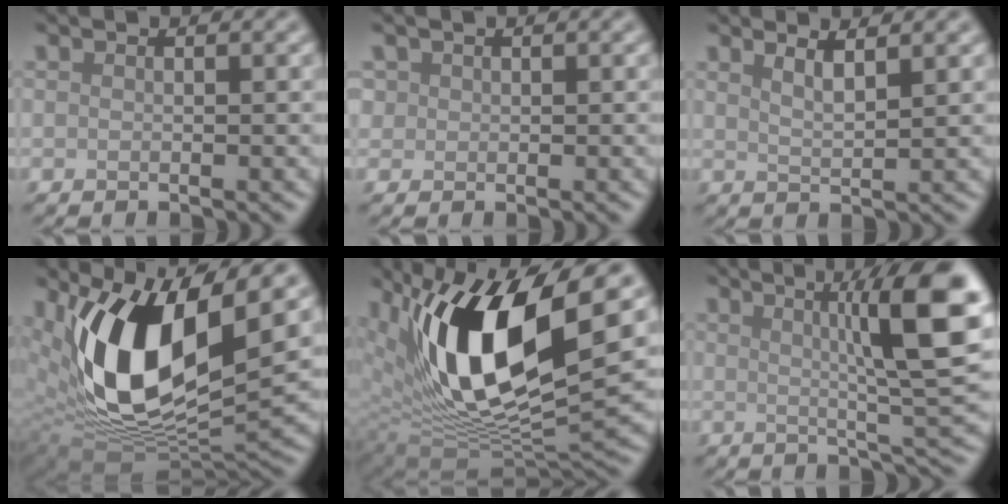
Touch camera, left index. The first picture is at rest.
{"total": 0.9, "force": [0.4, 0.9, 0.1], "torque": [0.005, -0.001, 0.006]}
{"total": 2.3, "force": [1.6, 0.6, 1.5], "torque": [-0.013, 0.006, 0.020]}
{"total": 12.8, "force": [3.6, 6.0, 10.7], "torque": [-0.207, -0.014, 0.066]}
{"total": 13.9, "force": [4.7, 5.6, 11.8], "torque": [-0.212, -0.011, 0.087]}
{"total": 10.0, "force": [2.7, 1.7, 9.4], "torque": [-0.117, 0.011, 0.040]}